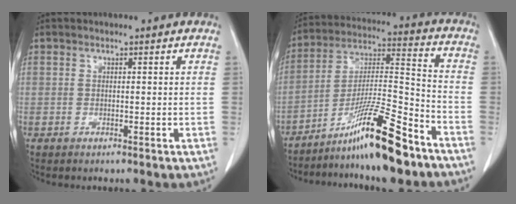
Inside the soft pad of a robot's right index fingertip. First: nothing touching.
{"total": 15.3, "force": [-10.7, 0.2, 10.8], "torque": [-0.199, 0.001, -0.183]}